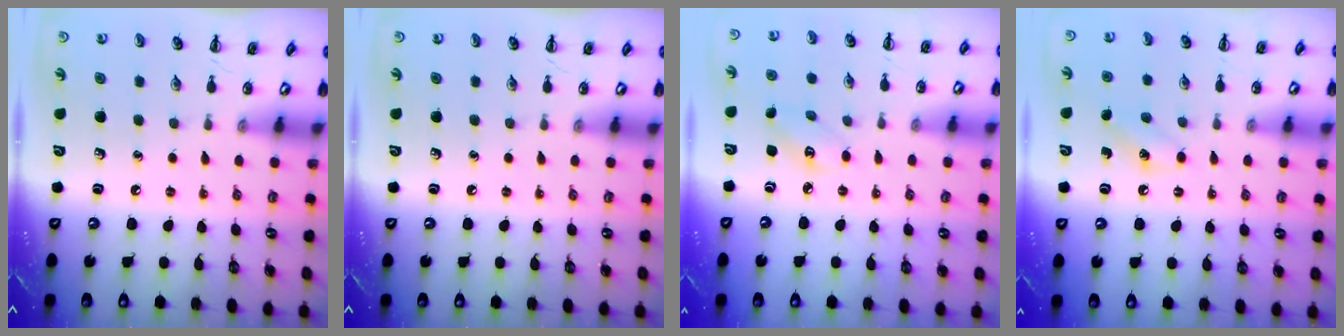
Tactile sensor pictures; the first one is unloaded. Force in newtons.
{"total": 0.0}
{"total": 3.2, "press": 3.1, "slide": 0.8}
{"total": 6.6, "press": 6.4, "slide": 1.8}